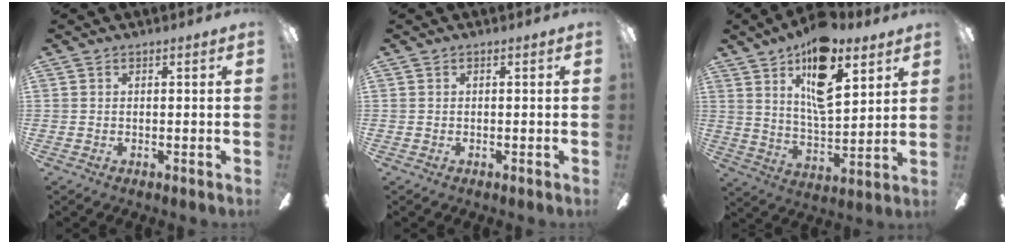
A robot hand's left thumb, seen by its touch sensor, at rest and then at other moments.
{"total": 0.0}
{"total": 17.2, "force": [10.4, 6.8, 11.9], "torque": [-0.201, -0.044, 0.173]}